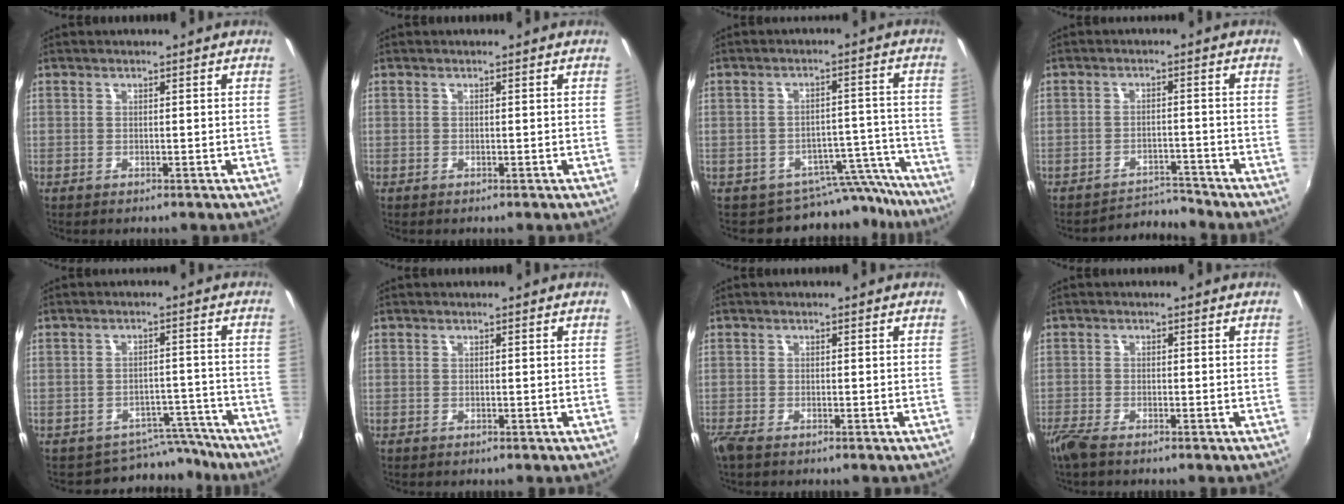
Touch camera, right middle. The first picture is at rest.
{"total": 0.0}
{"total": 9.5, "force": [-8.7, 3.8, 0.4], "torque": [0.012, 0.042, -0.106]}
{"total": 4.9, "force": [-4.8, -0.6, -1.2], "torque": [0.007, 0.012, -0.079]}
{"total": 7.4, "force": [-6.8, 2.9, -0.4], "torque": [0.014, 0.025, -0.088]}
{"total": 0.0}
{"total": 2.3, "force": [-1.8, 0.6, 1.3], "torque": [-0.032, -0.009, -0.038]}
{"total": 3.5, "force": [-2.8, 0.7, 2.0], "torque": [-0.055, -0.012, -0.058]}